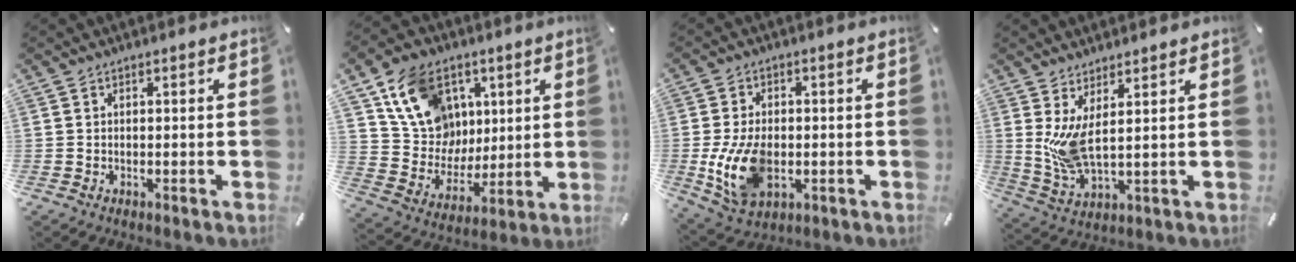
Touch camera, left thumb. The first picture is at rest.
{"total": 16.0, "force": [6.3, 13.5, 5.8], "torque": [-0.101, -0.024, 0.131]}
{"total": 11.9, "force": [-2.0, 7.8, 8.8], "torque": [-0.182, 0.000, -0.030]}
{"total": 8.0, "force": [2.8, 2.4, 7.1], "torque": [-0.168, -0.028, 0.049]}